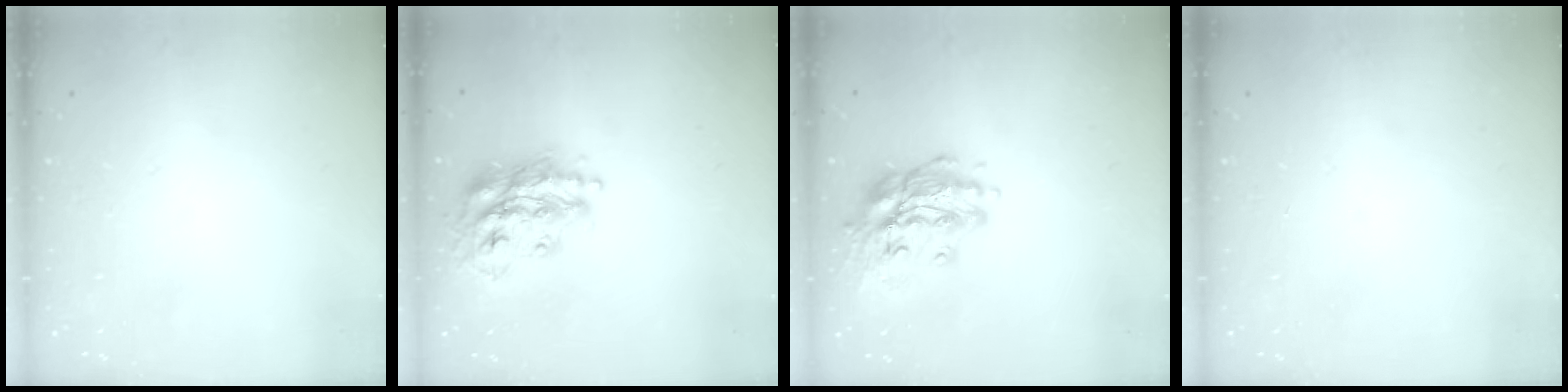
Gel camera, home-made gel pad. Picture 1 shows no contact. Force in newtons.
{"total": 17.5, "press": 17.5, "slide": 1.2}
{"total": 15.0, "press": 14.7, "slide": 2.6}
{"total": 0.0}